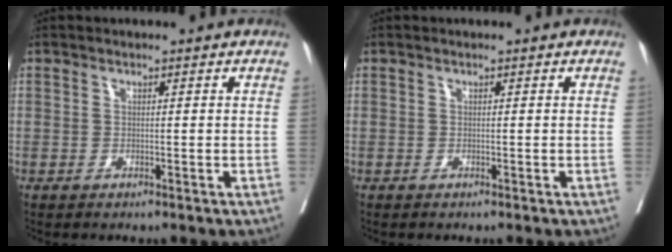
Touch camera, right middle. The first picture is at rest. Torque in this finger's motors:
{"motor_torque": [0.10, 0.08, -0.02, -0.03]}